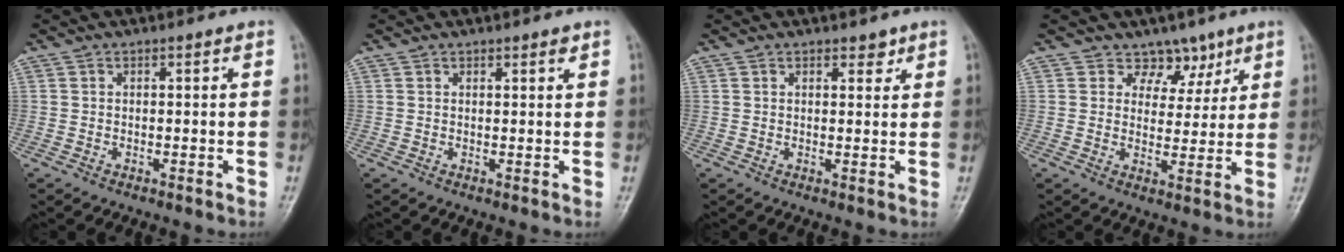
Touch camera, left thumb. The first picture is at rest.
{"total": 1.3, "force": [0.9, 0.4, 0.8], "torque": [-0.008, -0.004, 0.013]}
{"total": 2.4, "force": [1.7, 1.3, 1.2], "torque": [-0.001, -0.008, 0.022]}
{"total": 5.9, "force": [4.0, 4.2, 1.1], "torque": [0.023, -0.021, 0.062]}